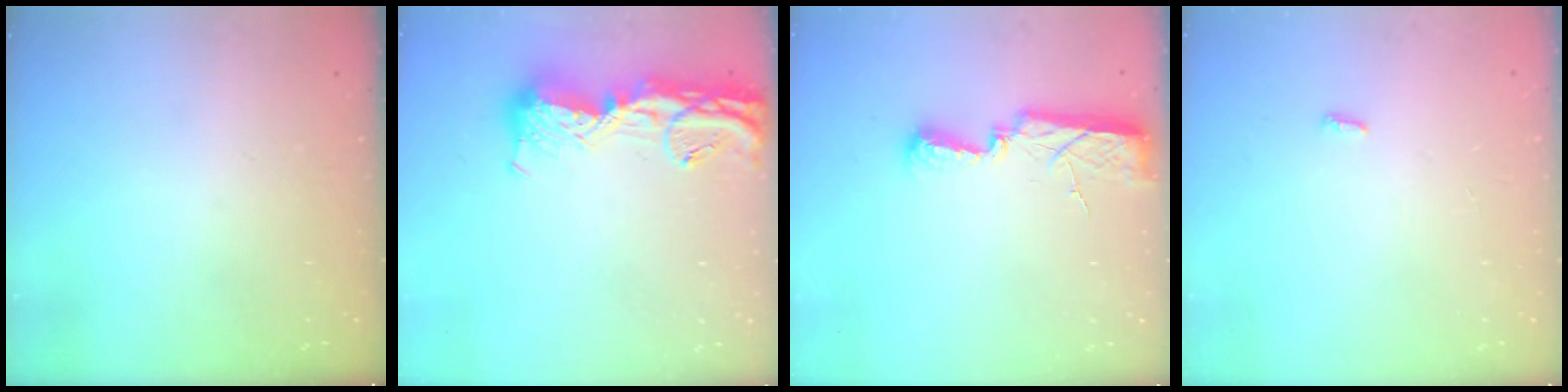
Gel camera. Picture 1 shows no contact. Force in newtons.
{"total": 15.2, "press": 15.2, "slide": 1.3}
{"total": 9.5, "press": 8.6, "slide": 3.9}
{"total": 3.3, "press": 3.3, "slide": 0.6}